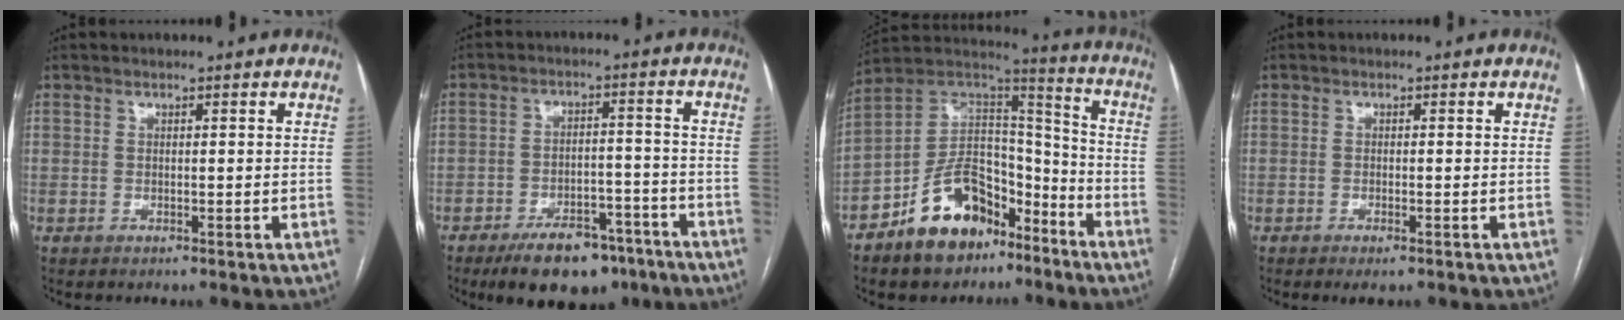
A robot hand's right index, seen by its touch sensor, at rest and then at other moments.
{"total": 11.4, "force": [-8.1, 5.4, 6.0], "torque": [-0.082, 0.008, -0.124]}
{"total": 16.2, "force": [-9.9, 9.3, 8.9], "torque": [-0.160, 0.043, -0.167]}
{"total": 1.6, "force": [-0.9, 0.4, 1.2], "torque": [-0.019, -0.004, -0.010]}